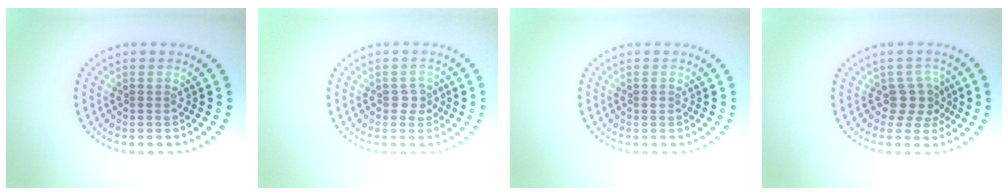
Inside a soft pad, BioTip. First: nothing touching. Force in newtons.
{"total": 1.3, "press": 1.3, "slide": 0.4}
{"total": 0.5, "press": 0.4, "slide": 0.3}
{"total": 2.6, "press": 2.0, "slide": 1.6}